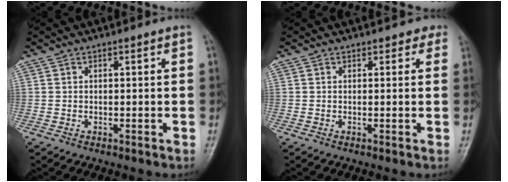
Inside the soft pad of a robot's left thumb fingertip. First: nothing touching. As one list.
[{"total": 1.5, "force": [1.1, 1.0, 0.3], "torque": [0.014, -0.005, 0.001]}]